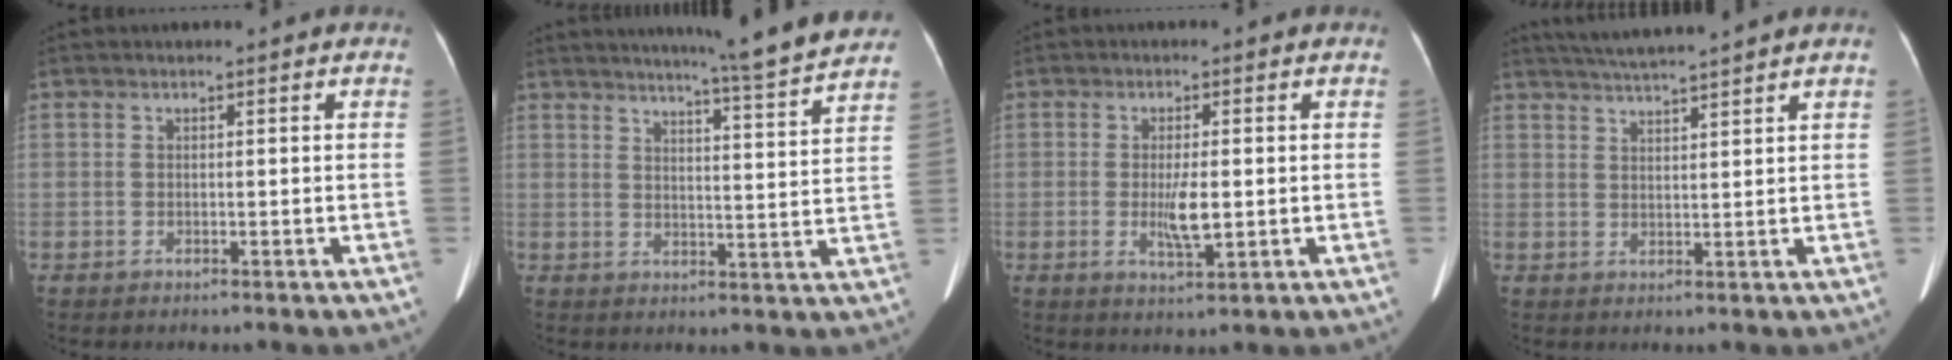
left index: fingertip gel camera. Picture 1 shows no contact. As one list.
[{"total": 11.6, "force": [10.7, -1.5, 4.4], "torque": [-0.074, -0.027, 0.134]}, {"total": 4.4, "force": [-0.4, 0.9, 4.3], "torque": [-0.084, -0.008, -0.004]}, {"total": 7.1, "force": [6.4, -1.3, 2.7], "torque": [-0.051, 0.018, 0.104]}]